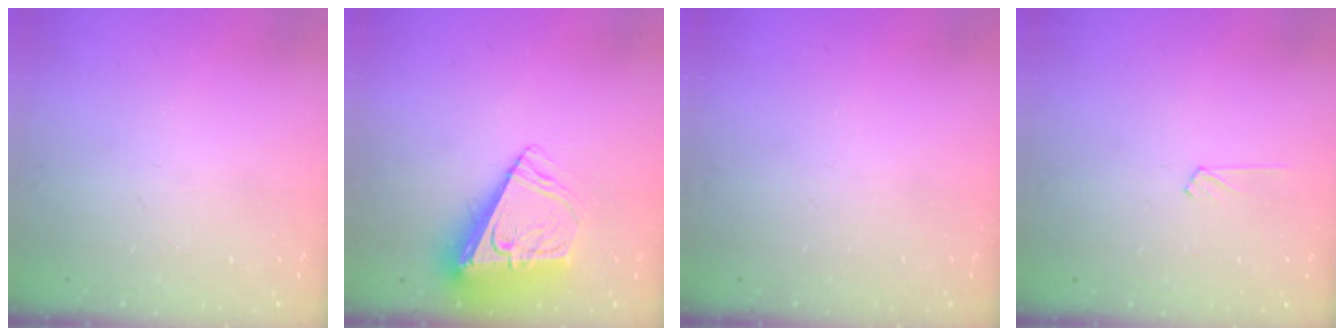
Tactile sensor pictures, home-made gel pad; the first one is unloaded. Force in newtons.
{"total": 9.9, "press": 9.9, "slide": 1.3}
{"total": 0.0}
{"total": 3.4, "press": 3.4, "slide": 0.4}